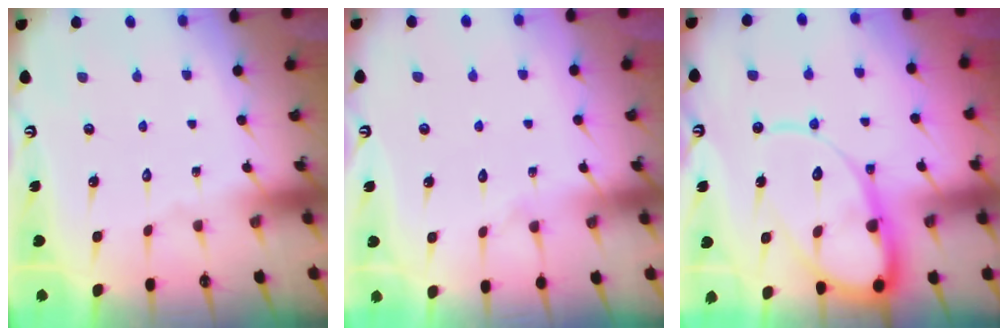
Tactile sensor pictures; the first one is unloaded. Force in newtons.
{"total": 5.7, "press": 5.7, "slide": 0.6}
{"total": 15.9, "press": 15.8, "slide": 1.7}